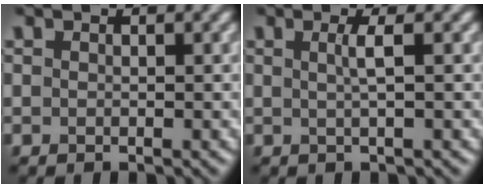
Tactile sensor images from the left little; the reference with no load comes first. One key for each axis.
{"total": 1.9, "fx": 0.3, "fy": 0.4, "fz": 1.8, "tx": -0.034, "ty": 0.004, "tz": 0.000}